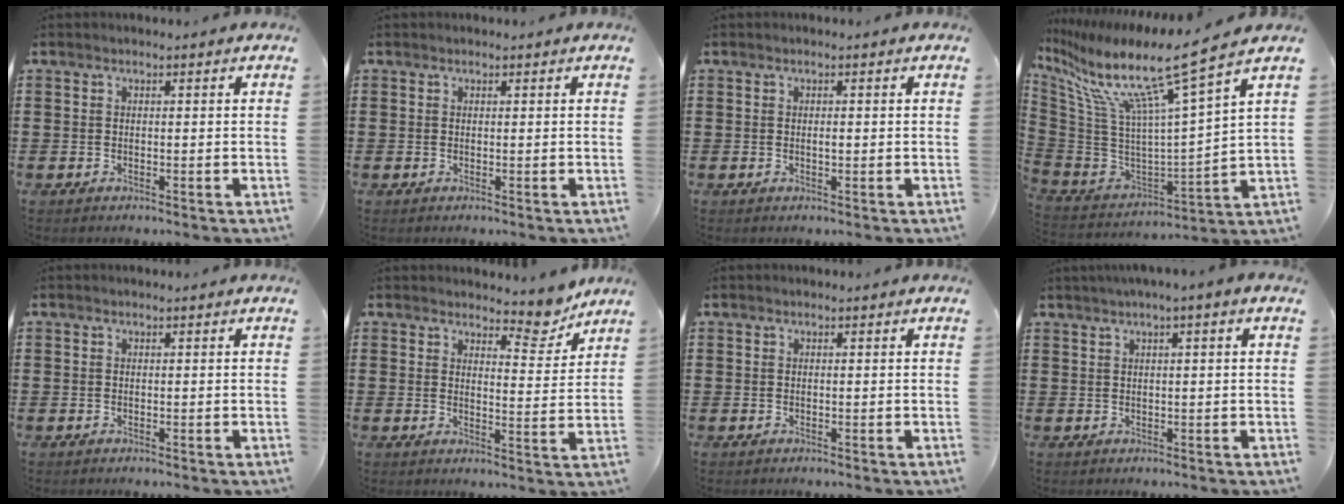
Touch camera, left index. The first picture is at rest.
{"total": 0.0}
{"total": 0.9, "force": [0.1, 0.2, 0.9], "torque": [-0.017, 0.000, 0.002]}
{"total": 13.2, "force": [9.0, 0.3, 9.6], "torque": [-0.204, -0.065, 0.136]}
{"total": 0.0}
{"total": 5.9, "force": [5.4, 1.3, 1.9], "torque": [-0.032, -0.030, 0.094]}
{"total": 0.0}
{"total": 1.6, "force": [0.7, -0.3, 1.5], "torque": [-0.026, -0.003, 0.012]}